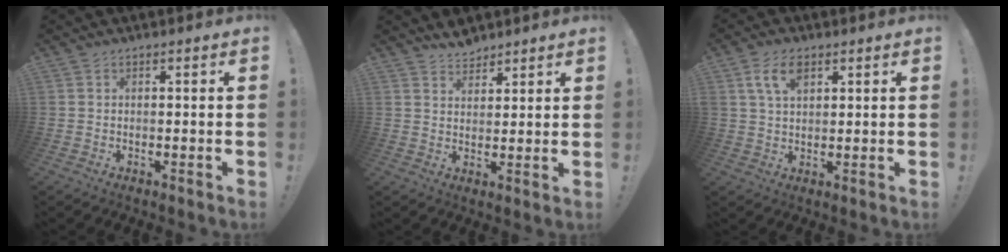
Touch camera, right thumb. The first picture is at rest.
{"total": 4.4, "force": [4.1, 1.4, 0.5], "torque": [-0.004, -0.028, 0.076]}
{"total": 6.9, "force": [3.1, 3.8, 4.9], "torque": [-0.087, 0.001, 0.058]}